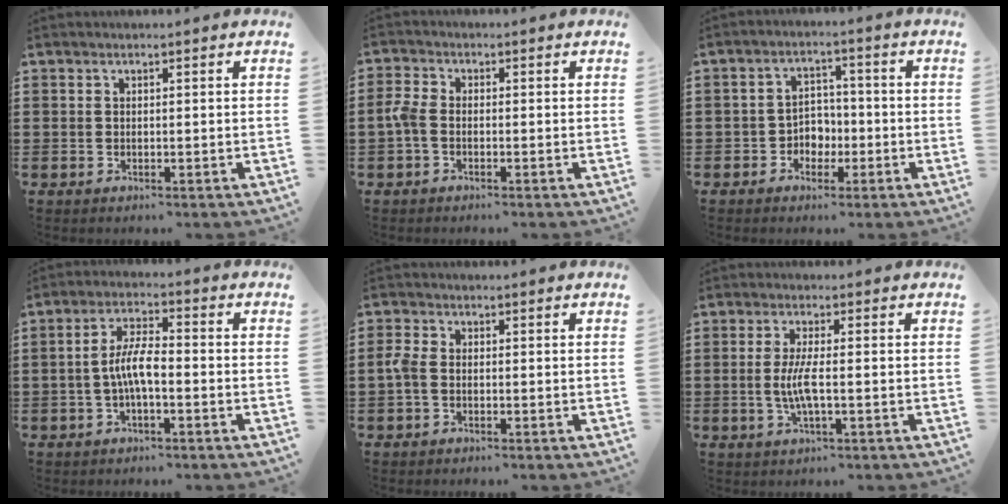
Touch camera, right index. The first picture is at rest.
{"total": 2.9, "force": [-1.0, 1.6, 2.2], "torque": [-0.063, -0.004, -0.026]}
{"total": 3.5, "force": [-1.5, 2.8, 1.4], "torque": [-0.034, 0.005, -0.033]}
{"total": 6.1, "force": [-1.2, 1.9, 5.6], "torque": [-0.120, 0.001, -0.028]}
{"total": 2.6, "force": [-0.7, 1.6, 2.0], "torque": [-0.060, -0.005, -0.021]}
{"total": 4.5, "force": [-0.7, 0.4, 4.4], "torque": [-0.101, -0.012, -0.021]}